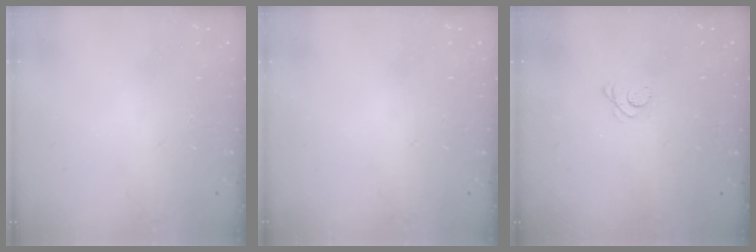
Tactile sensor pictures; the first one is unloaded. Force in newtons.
{"total": 0.0}
{"total": 2.7, "press": 2.7, "slide": 0.3}